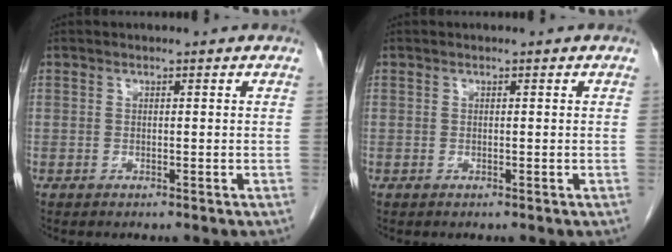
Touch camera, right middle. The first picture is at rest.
{"total": 0.0}